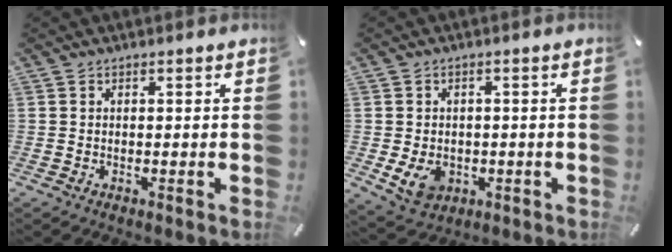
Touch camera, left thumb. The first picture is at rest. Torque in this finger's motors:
{"motor_torque": [0.66, 1.91, 0.19, -0.07, 0.18]}